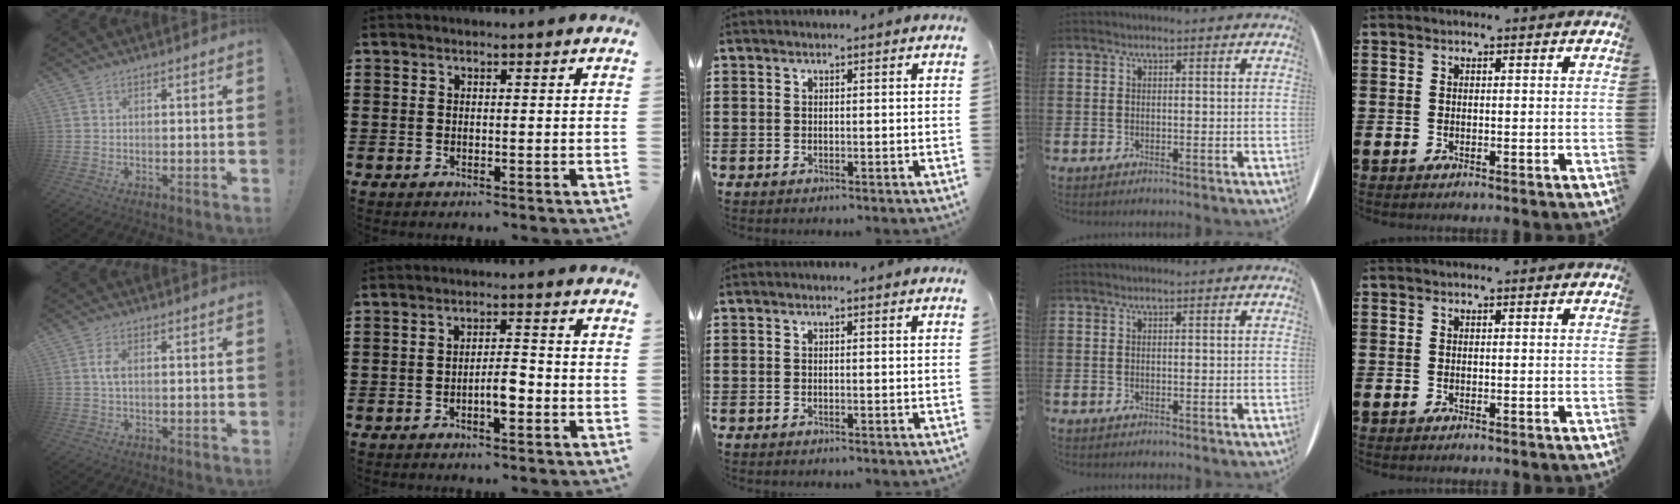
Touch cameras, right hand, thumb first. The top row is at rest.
{"thumb": {"total": 2.9, "force": [0.3, 1.2, 2.6], "torque": [-0.043, 0.003, 0.002]}, "index": {"total": 4.0, "force": [-1.6, 1.2, 3.5], "torque": [-0.068, 0.003, -0.031]}}